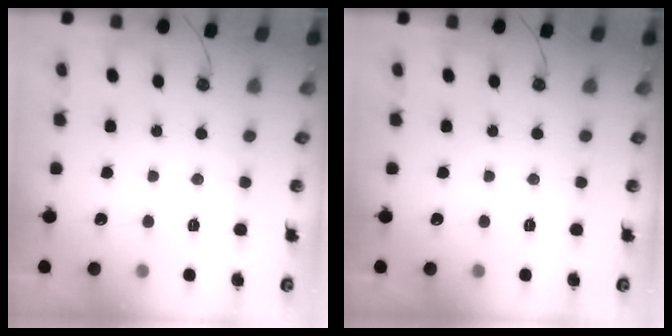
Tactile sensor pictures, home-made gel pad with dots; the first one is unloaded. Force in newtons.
{"total": 0.0}